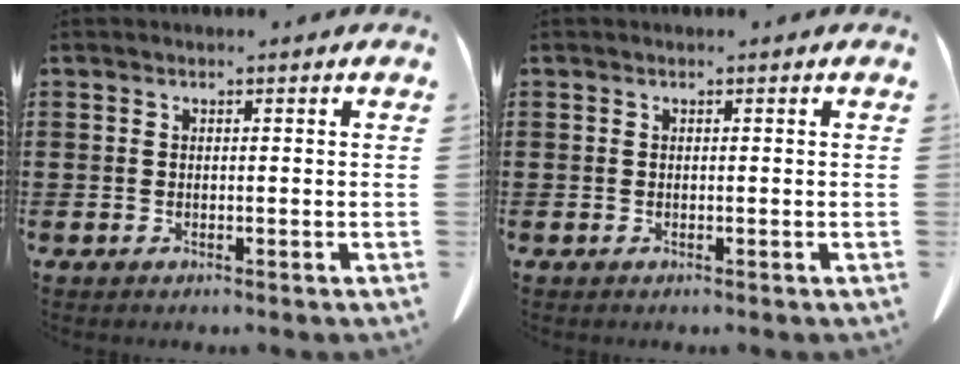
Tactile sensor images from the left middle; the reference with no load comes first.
{"total": 0.0}